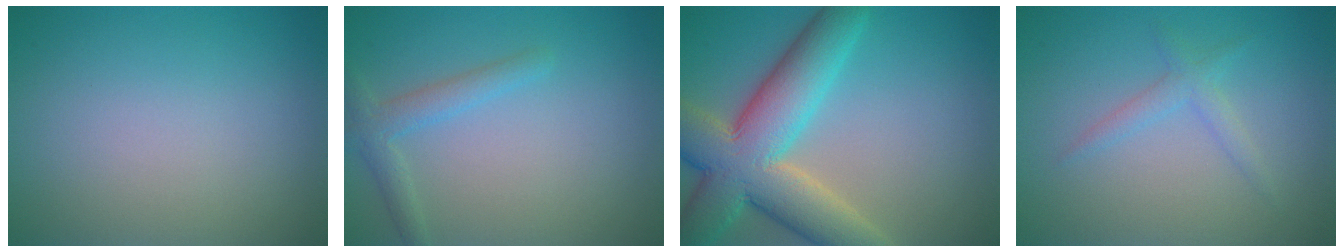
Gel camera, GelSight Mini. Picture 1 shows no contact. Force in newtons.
{"total": 2.2, "press": 2.2, "slide": 0.0}
{"total": 10.7, "press": 10.7, "slide": 0.7}
{"total": 1.6, "press": 1.6, "slide": 0.1}